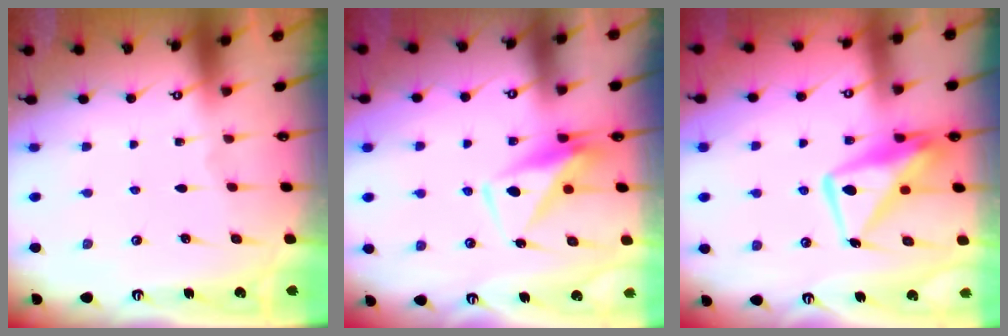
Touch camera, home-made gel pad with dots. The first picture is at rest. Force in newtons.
{"total": 7.2, "press": 7.2, "slide": 0.9}
{"total": 13.4, "press": 13.4, "slide": 1.1}